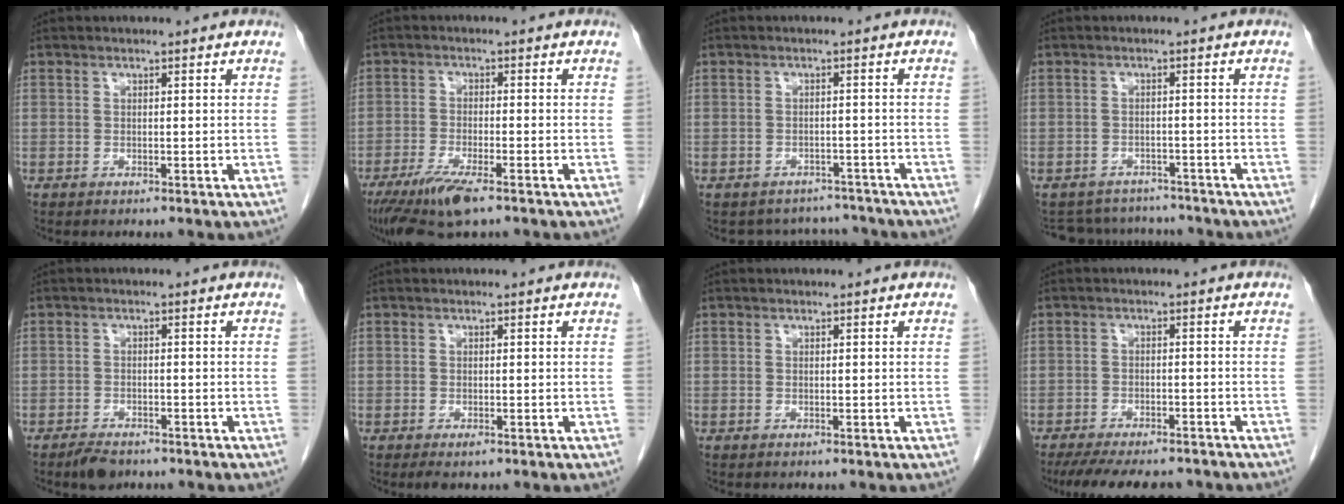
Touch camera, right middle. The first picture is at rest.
{"total": 7.9, "force": [-5.3, 1.2, 5.8], "torque": [-0.106, -0.020, -0.089]}
{"total": 6.6, "force": [-6.1, 2.4, -0.2], "torque": [0.006, 0.018, -0.071]}
{"total": 7.7, "force": [-7.3, 2.4, 0.5], "torque": [-0.010, 0.012, -0.094]}
{"total": 2.7, "force": [-2.1, 1.4, 0.9], "torque": [-0.018, 0.000, -0.028]}
{"total": 2.2, "force": [-1.4, 0.6, 1.6], "torque": [-0.030, -0.005, -0.021]}
{"total": 0.0}
{"total": 12.7, "force": [-11.0, 3.4, 5.5], "torque": [-0.102, -0.010, -0.148]}